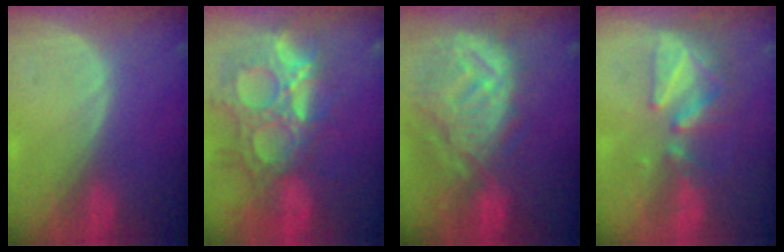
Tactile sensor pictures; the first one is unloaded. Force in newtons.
{"total": 14.3, "press": 11.9, "slide": 7.8}
{"total": 12.7, "press": 11.2, "slide": 5.9}
{"total": 9.0, "press": 7.9, "slide": 4.3}